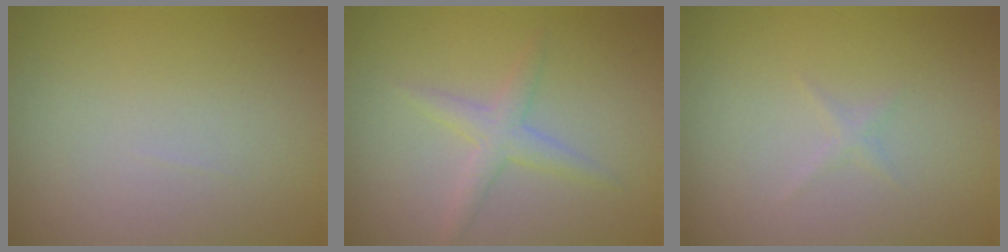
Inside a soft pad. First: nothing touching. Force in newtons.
{"total": 2.1, "press": 2.1, "slide": 0.0}
{"total": 0.5, "press": 0.5, "slide": 0.0}